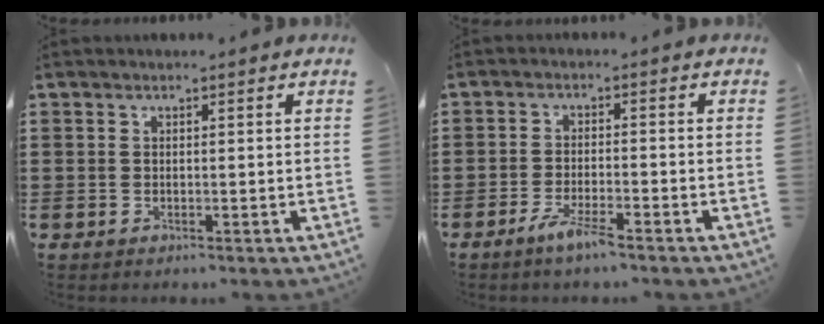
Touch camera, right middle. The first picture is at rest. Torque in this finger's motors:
{"motor_torque": [2.13, 0.00, 0.28, 0.09]}